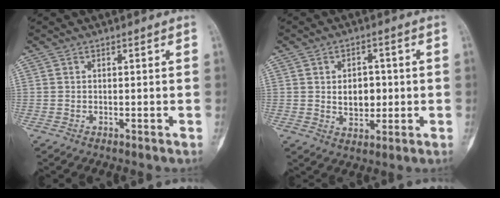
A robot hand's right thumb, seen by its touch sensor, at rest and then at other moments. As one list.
[{"total": 6.7, "force": [0.3, 4.7, 4.7], "torque": [-0.046, -0.002, 0.011]}]